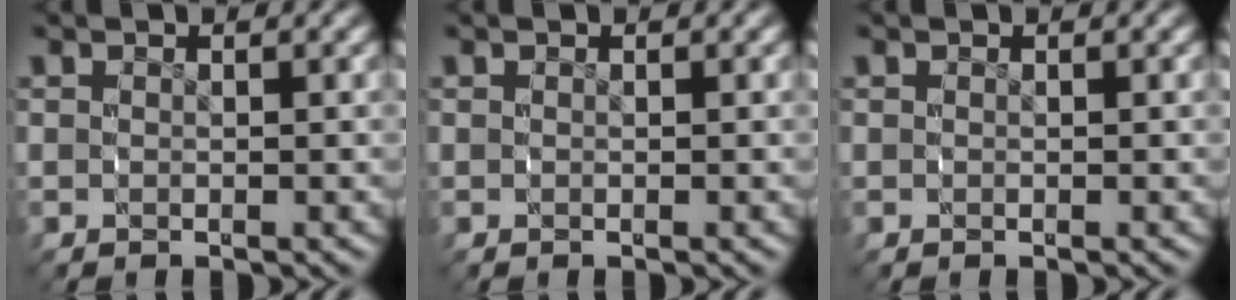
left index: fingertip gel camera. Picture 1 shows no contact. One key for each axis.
{"total": 0.0}
{"total": 0.0}